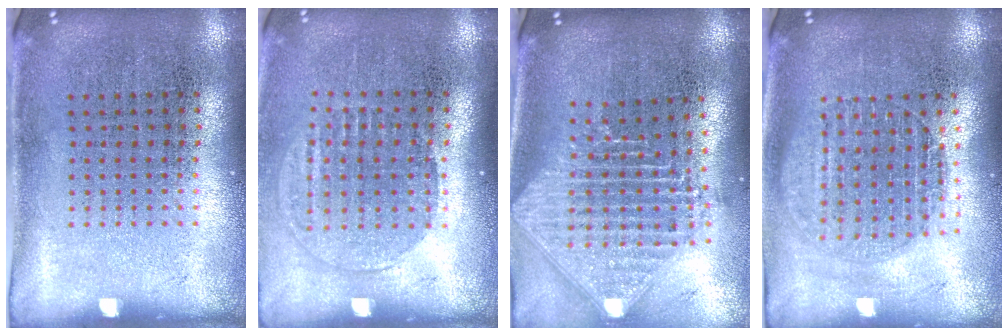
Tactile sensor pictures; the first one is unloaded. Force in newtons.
{"total": 1.4, "press": 1.2, "slide": 0.7}
{"total": 2.4, "press": 1.8, "slide": 1.5}
{"total": 1.6, "press": 1.4, "slide": 0.8}